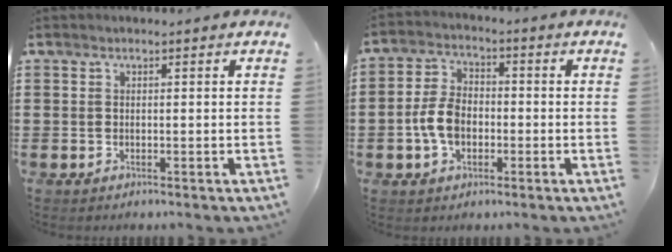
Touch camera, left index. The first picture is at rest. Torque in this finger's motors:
{"motor_torque": [1.45, 0.69, 0.40, 0.11]}